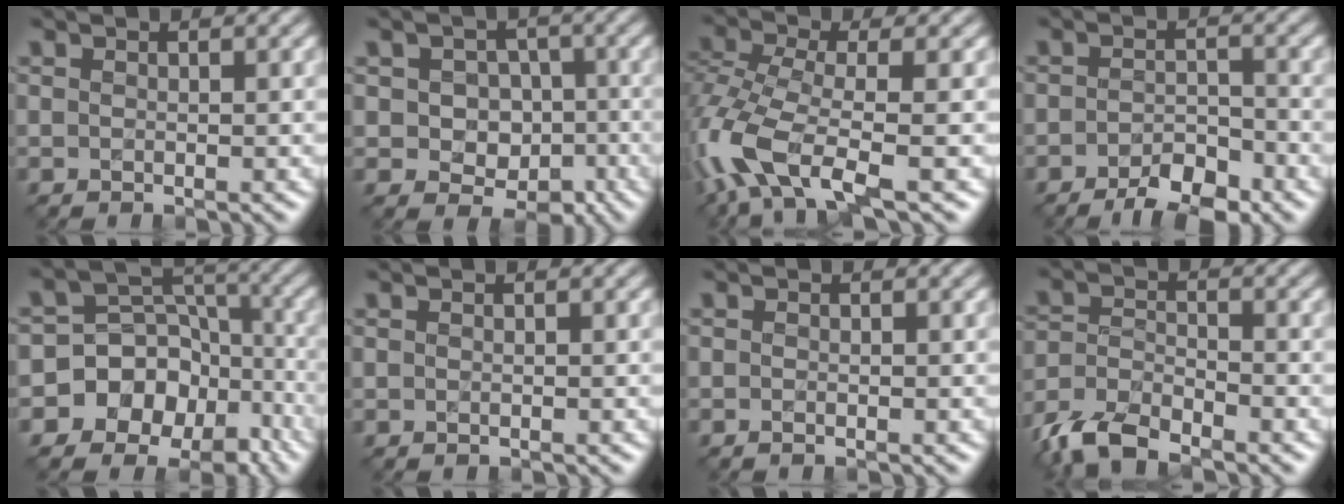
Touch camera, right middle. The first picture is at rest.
{"total": 5.0, "force": [-0.8, 4.2, 2.6], "torque": [-0.017, 0.002, -0.023]}
{"total": 7.4, "force": [-3.5, 2.9, 5.8], "torque": [-0.137, -0.002, -0.081]}
{"total": 4.8, "force": [-3.3, 1.7, 2.9], "torque": [-0.043, -0.001, -0.055]}
{"total": 11.1, "force": [-6.3, 8.7, 2.8], "torque": [-0.040, -0.001, -0.117]}
{"total": 0.0}
{"total": 0.0}
{"total": 6.3, "force": [-5.0, 2.2, 3.1], "torque": [-0.064, -0.005, -0.108]}